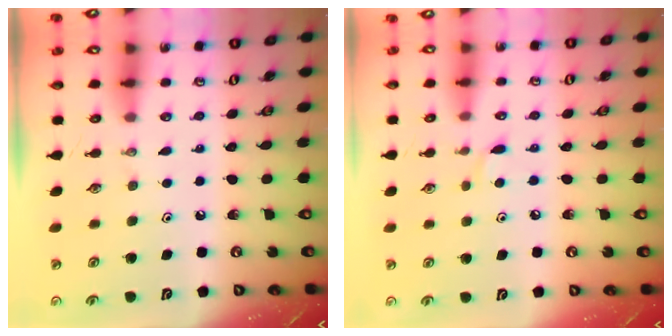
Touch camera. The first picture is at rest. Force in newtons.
{"total": 4.7, "press": 4.7, "slide": 0.6}